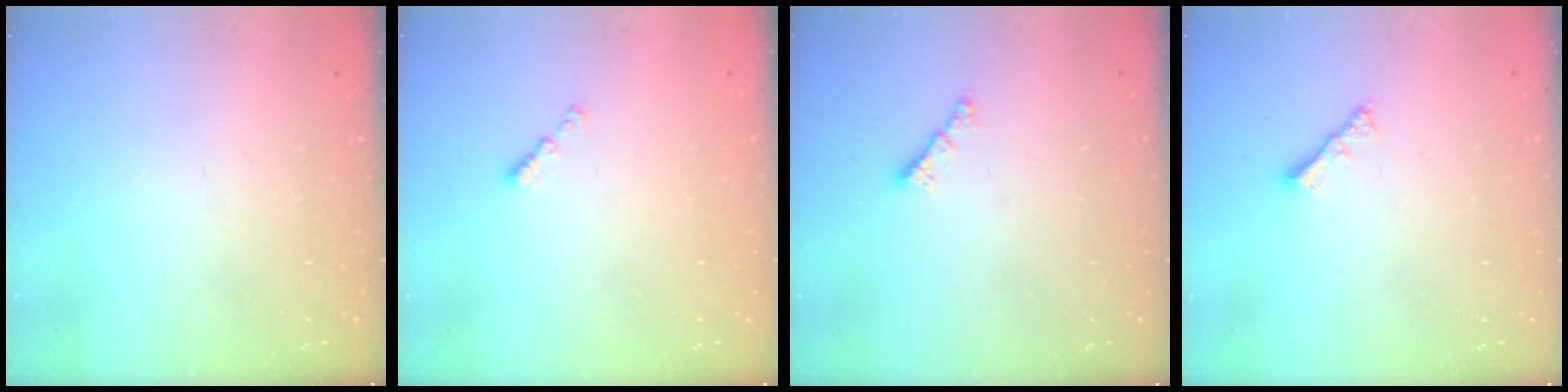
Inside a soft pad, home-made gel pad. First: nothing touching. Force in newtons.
{"total": 0.7, "press": 0.5, "slide": 0.4}
{"total": 0.8, "press": 0.7, "slide": 0.4}
{"total": 2.6, "press": 2.5, "slide": 0.5}